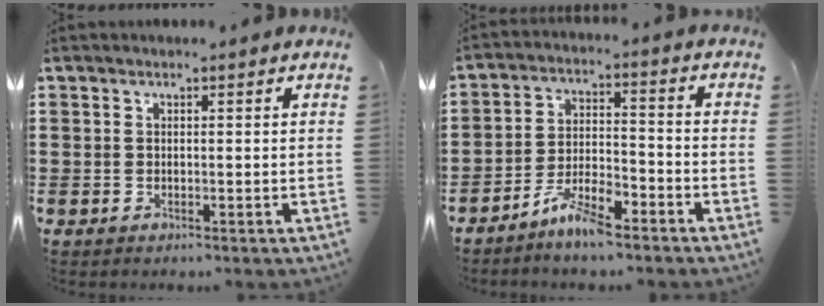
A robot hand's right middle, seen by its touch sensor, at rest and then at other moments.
{"total": 6.2, "force": [-5.2, 1.1, 3.1], "torque": [-0.072, 0.003, -0.103]}